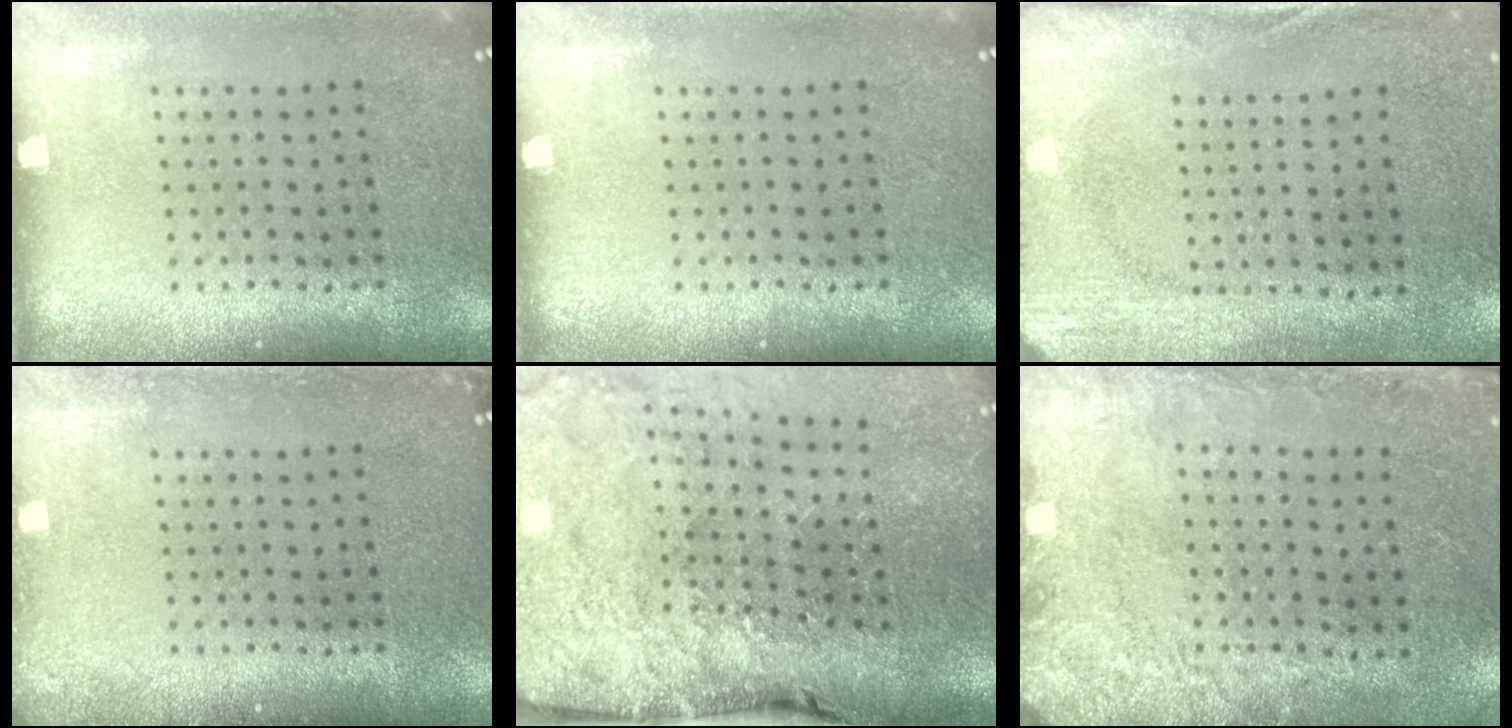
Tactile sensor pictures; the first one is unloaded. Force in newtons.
{"total": 0.0}
{"total": 2.7, "press": 2.1, "slide": 1.7}
{"total": 0.8, "press": 0.8, "slide": 0.1}
{"total": 4.6, "press": 3.6, "slide": 2.9}
{"total": 2.8, "press": 2.0, "slide": 1.9}